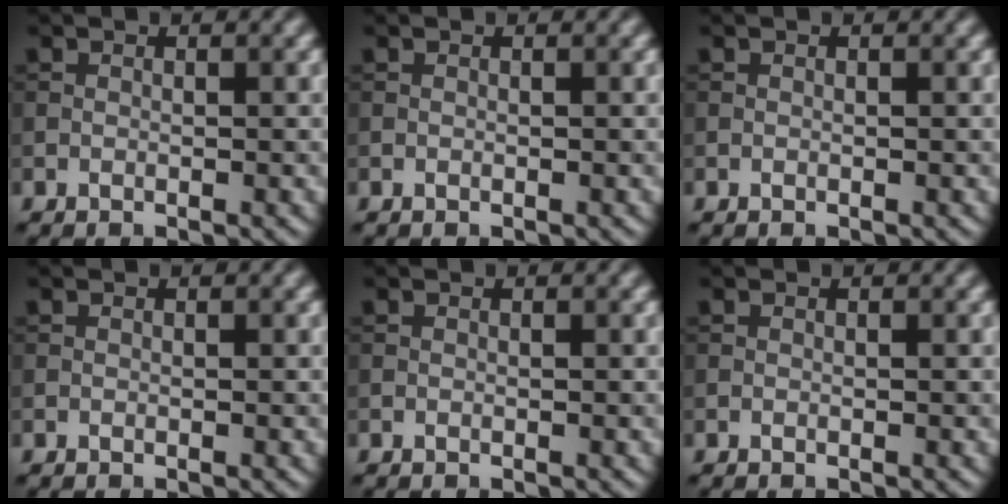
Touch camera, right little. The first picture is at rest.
{"total": 0.0}
{"total": 0.0}
{"total": 0.0}
{"total": 0.0}
{"total": 0.0}